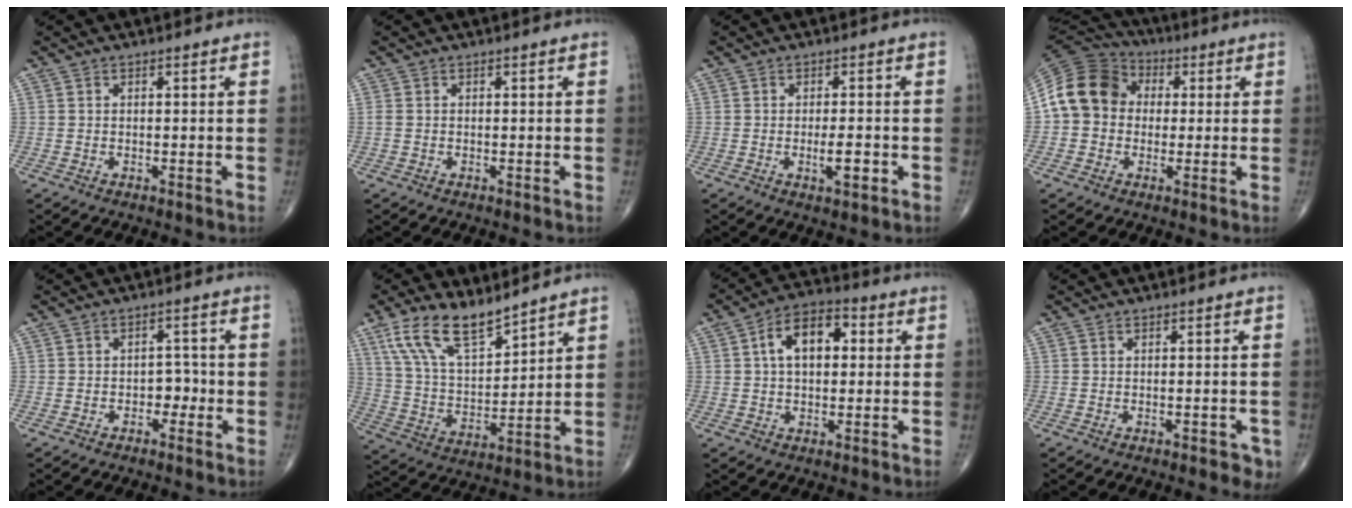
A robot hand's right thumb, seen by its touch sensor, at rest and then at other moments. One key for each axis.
{"total": 0.8, "fx": -0.1, "fy": 0.6, "fz": 0.5, "tx": -0.016, "ty": 0.000, "tz": -0.001}
{"total": 3.9, "fx": -1.0, "fy": 1.3, "fz": 3.6, "tx": -0.055, "ty": -0.003, "tz": -0.015}
{"total": 13.2, "fx": 1.1, "fy": 11.2, "fz": 7.0, "tx": -0.119, "ty": 0.034, "tz": 0.009}
{"total": 3.0, "fx": -1.1, "fy": 2.2, "fz": 1.8, "tx": -0.002, "ty": 0.014, "tz": -0.022}
{"total": 13.0, "fx": 9.4, "fy": 4.8, "fz": 7.7, "tx": -0.130, "ty": -0.049, "tz": 0.194}
{"total": 10.1, "fx": 1.9, "fy": 6.0, "fz": 7.9, "tx": -0.122, "ty": 0.022, "tz": 0.023}
{"total": 3.0, "fx": -1.3, "fy": 1.3, "fz": 2.3, "tx": -0.018, "ty": -0.001, "tz": -0.012}